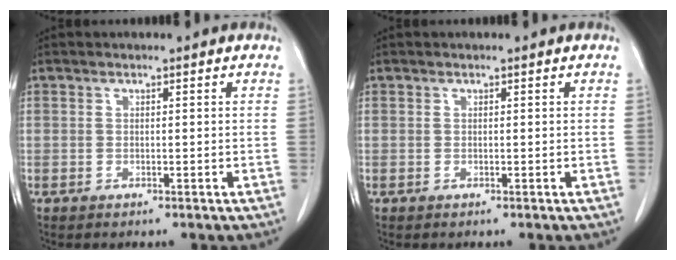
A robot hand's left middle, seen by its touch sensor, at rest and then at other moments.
{"total": 0.0}